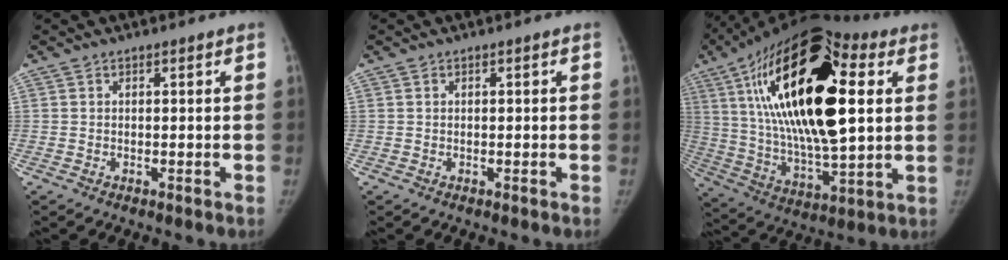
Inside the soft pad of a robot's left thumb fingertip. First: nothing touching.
{"total": 0.0}
{"total": 32.0, "force": [8.3, 12.9, 28.1], "torque": [-0.502, -0.005, 0.129]}